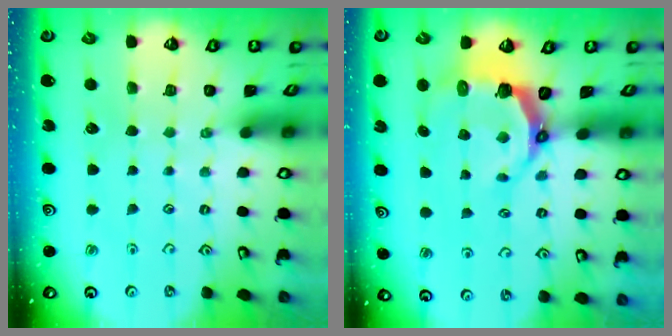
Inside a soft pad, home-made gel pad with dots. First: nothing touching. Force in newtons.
{"total": 7.5, "press": 5.8, "slide": 4.7}